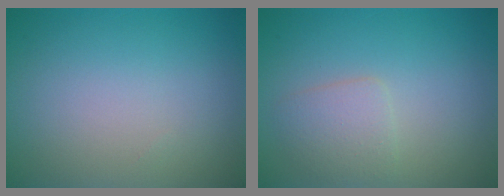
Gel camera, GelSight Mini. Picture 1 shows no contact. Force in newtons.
{"total": 2.1, "press": 2.1, "slide": 0.1}